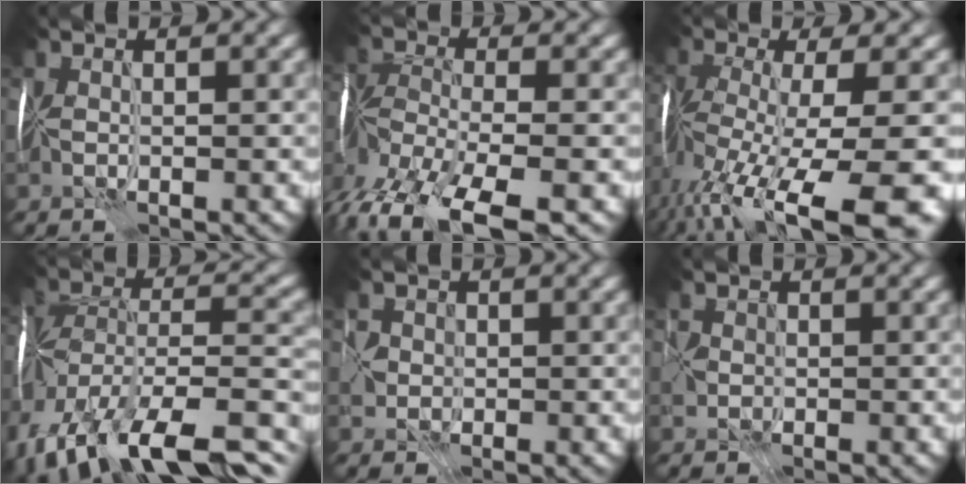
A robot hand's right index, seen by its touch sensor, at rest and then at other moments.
{"total": 11.9, "force": [-8.0, 4.7, 7.4], "torque": [-0.178, -0.020, -0.130]}
{"total": 14.4, "force": [-6.5, 4.4, 12.1], "torque": [-0.241, -0.026, -0.084]}
{"total": 15.3, "force": [-10.5, 6.8, 8.8], "torque": [-0.189, -0.016, -0.153]}
{"total": 1.3, "force": [-0.2, 1.1, -0.7], "torque": [0.006, 0.007, -0.009]}
{"total": 0.8, "force": [-0.3, 0.7, -0.3], "torque": [-0.001, 0.005, -0.008]}